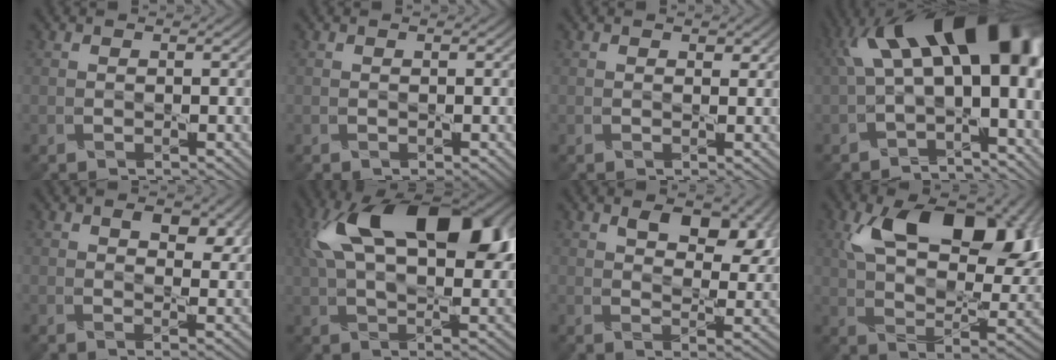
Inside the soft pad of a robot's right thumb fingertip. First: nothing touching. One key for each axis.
{"total": 0.0}
{"total": 0.9, "fx": 0.6, "fy": 0.5, "fz": 0.4, "tx": -0.006, "ty": -0.004, "tz": 0.010}
{"total": 16.5, "fx": 3.3, "fy": 8.2, "fz": 13.9, "tx": -0.204, "ty": 0.008, "tz": 0.064}
{"total": 4.7, "fx": 2.3, "fy": 2.5, "fz": 3.2, "tx": -0.053, "ty": -0.012, "tz": 0.036}
{"total": 17.5, "fx": 5.5, "fy": 9.4, "fz": 13.8, "tx": -0.227, "ty": 0.013, "tz": 0.092}
{"total": 9.1, "fx": 4.3, "fy": 4.8, "fz": 6.4, "tx": -0.107, "ty": -0.011, "tz": 0.074}
{"total": 16.5, "fx": 6.7, "fy": 8.8, "fz": 12.3, "tx": -0.197, "ty": -0.006, "tz": 0.118}